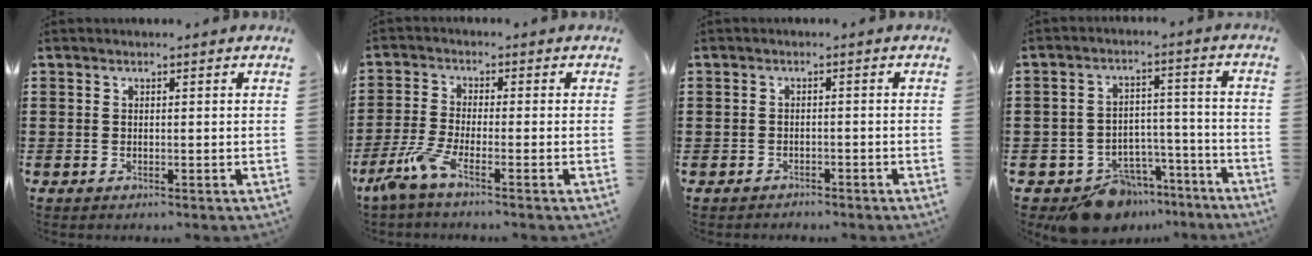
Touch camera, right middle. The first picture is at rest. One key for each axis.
{"total": 4.7, "fx": -3.2, "fy": 0.3, "fz": 3.4, "tx": -0.093, "ty": -0.018, "tz": -0.068}
{"total": 1.5, "fx": -1.4, "fy": 0.6, "fz": -0.3, "tx": 0.001, "ty": 0.004, "tz": -0.033}
{"total": 9.5, "fx": -8.4, "fy": 4.1, "fz": 2.1, "tx": -0.023, "ty": 0.042, "tz": -0.152}